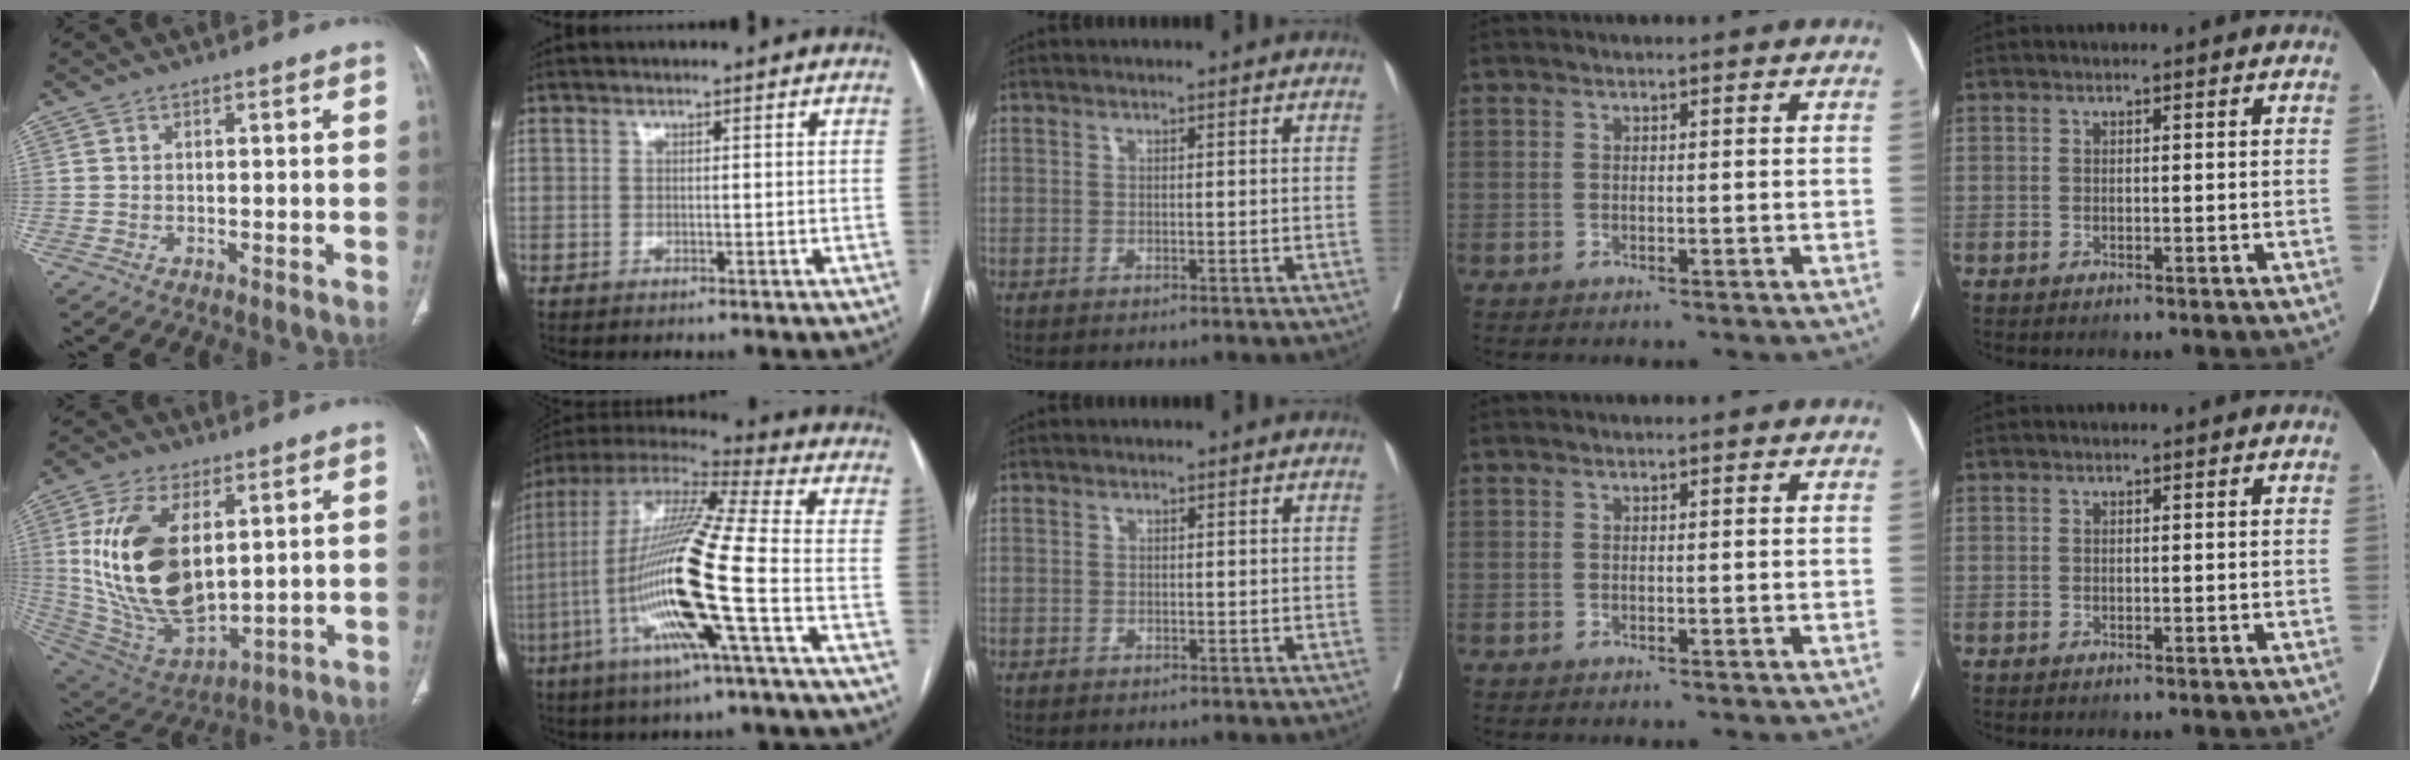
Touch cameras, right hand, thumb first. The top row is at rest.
{"thumb": {"total": 22.1, "force": [4.4, 11.9, 18.1], "torque": [-0.340, -0.026, 0.101]}, "index": {"total": 19.8, "force": [-5.4, -0.2, 19.1], "torque": [-0.389, -0.014, -0.115]}, "middle": {"total": 0.5, "force": [-0.1, 0.5, -0.1], "torque": [0.011, 0.008, -0.006]}}